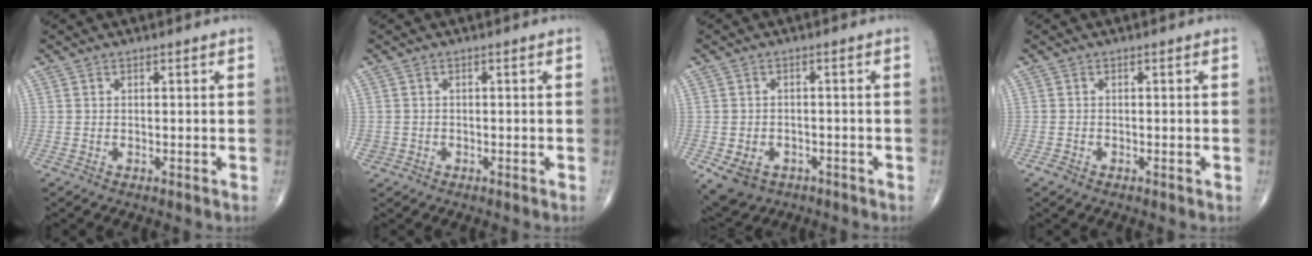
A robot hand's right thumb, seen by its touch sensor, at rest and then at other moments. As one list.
[{"total": 1.2, "force": [-0.3, 1.2, 0.1], "torque": [0.002, 0.005, -0.005]}, {"total": 7.5, "force": [-3.6, 5.8, 3.3], "torque": [-0.057, 0.017, -0.043]}, {"total": 1.0, "force": [-0.7, 0.6, 0.4], "torque": [-0.010, -0.001, -0.015]}]